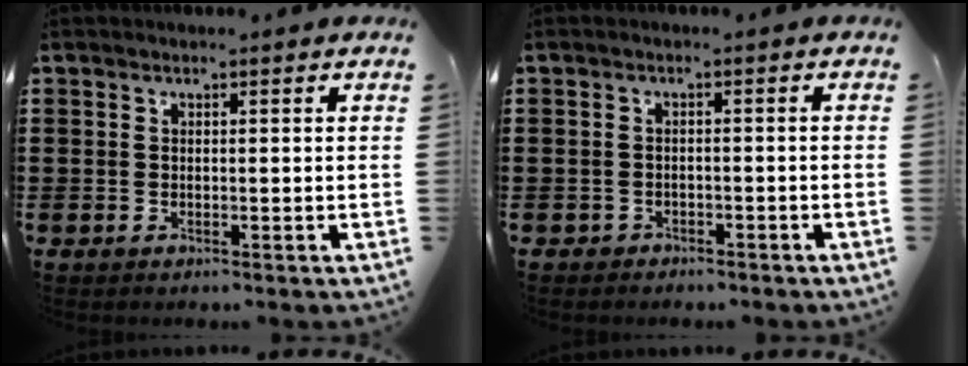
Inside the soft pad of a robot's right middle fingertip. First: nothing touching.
{"total": 1.5, "force": [-1.4, 0.6, -0.1], "torque": [-0.004, 0.002, -0.033]}